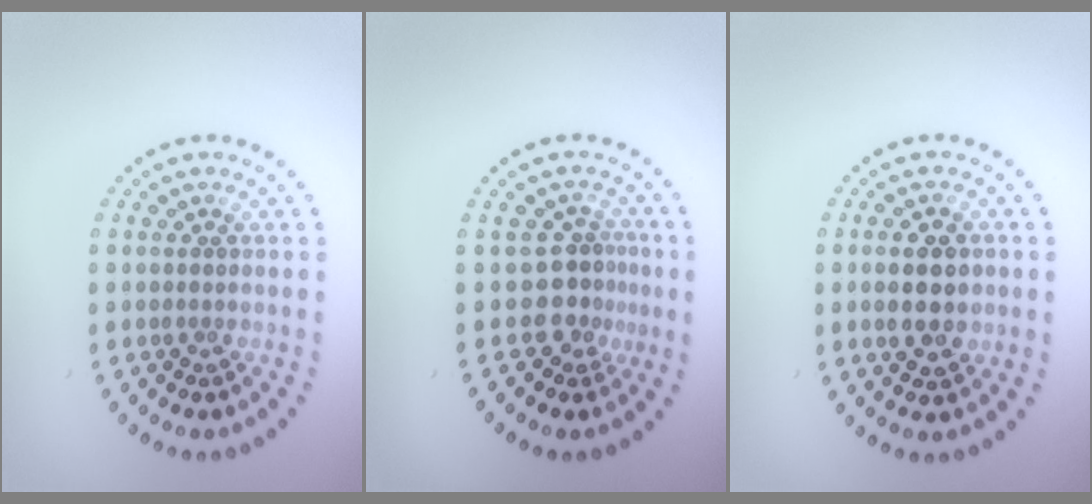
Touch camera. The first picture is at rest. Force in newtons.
{"total": 2.7, "press": 1.9, "slide": 2.0}
{"total": 4.4, "press": 4.4, "slide": 0.2}